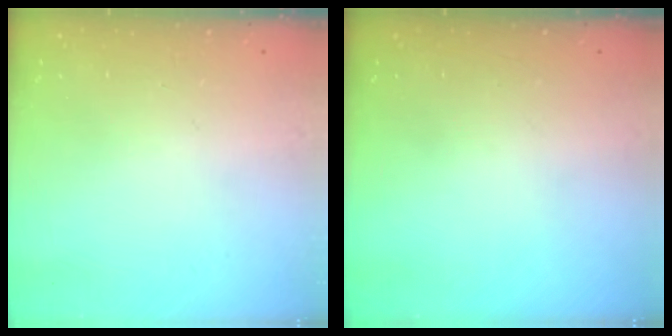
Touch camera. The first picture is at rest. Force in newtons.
{"total": 0.0}